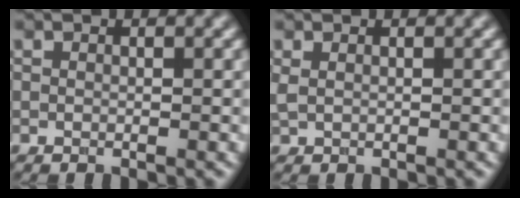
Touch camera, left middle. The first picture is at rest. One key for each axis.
{"total": 0.9, "fx": 0.5, "fy": 0.4, "fz": 0.7, "tx": -0.017, "ty": 0.002, "tz": 0.010}